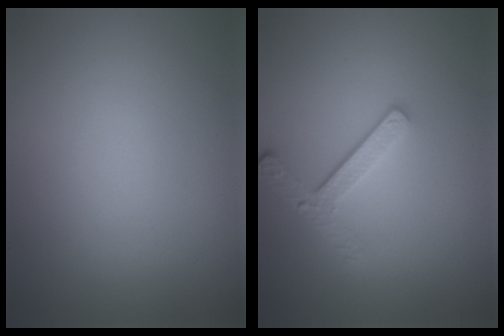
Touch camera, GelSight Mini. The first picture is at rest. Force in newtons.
{"total": 3.3, "press": 2.5, "slide": 2.2}